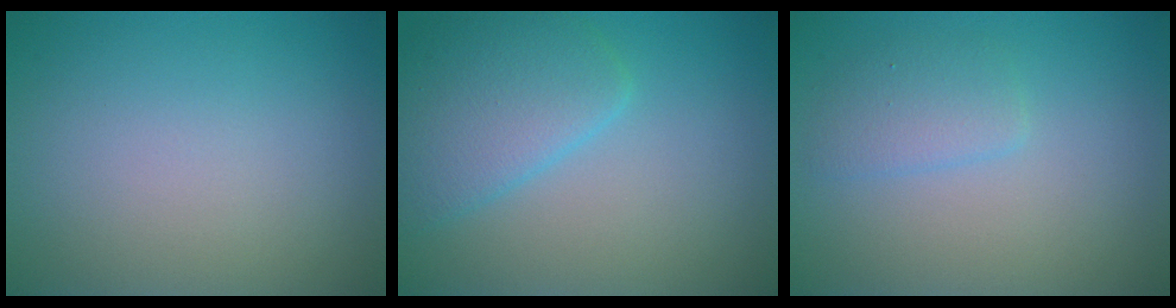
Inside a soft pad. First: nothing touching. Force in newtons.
{"total": 4.7, "press": 4.7, "slide": 0.3}
{"total": 1.9, "press": 1.9, "slide": 0.1}